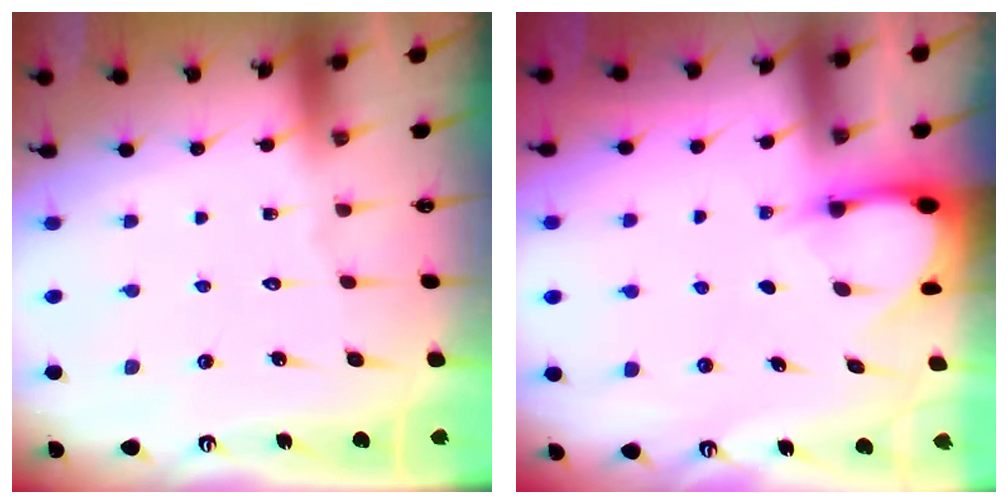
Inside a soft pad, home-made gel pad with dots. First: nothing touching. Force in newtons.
{"total": 2.9, "press": 2.9, "slide": 0.3}